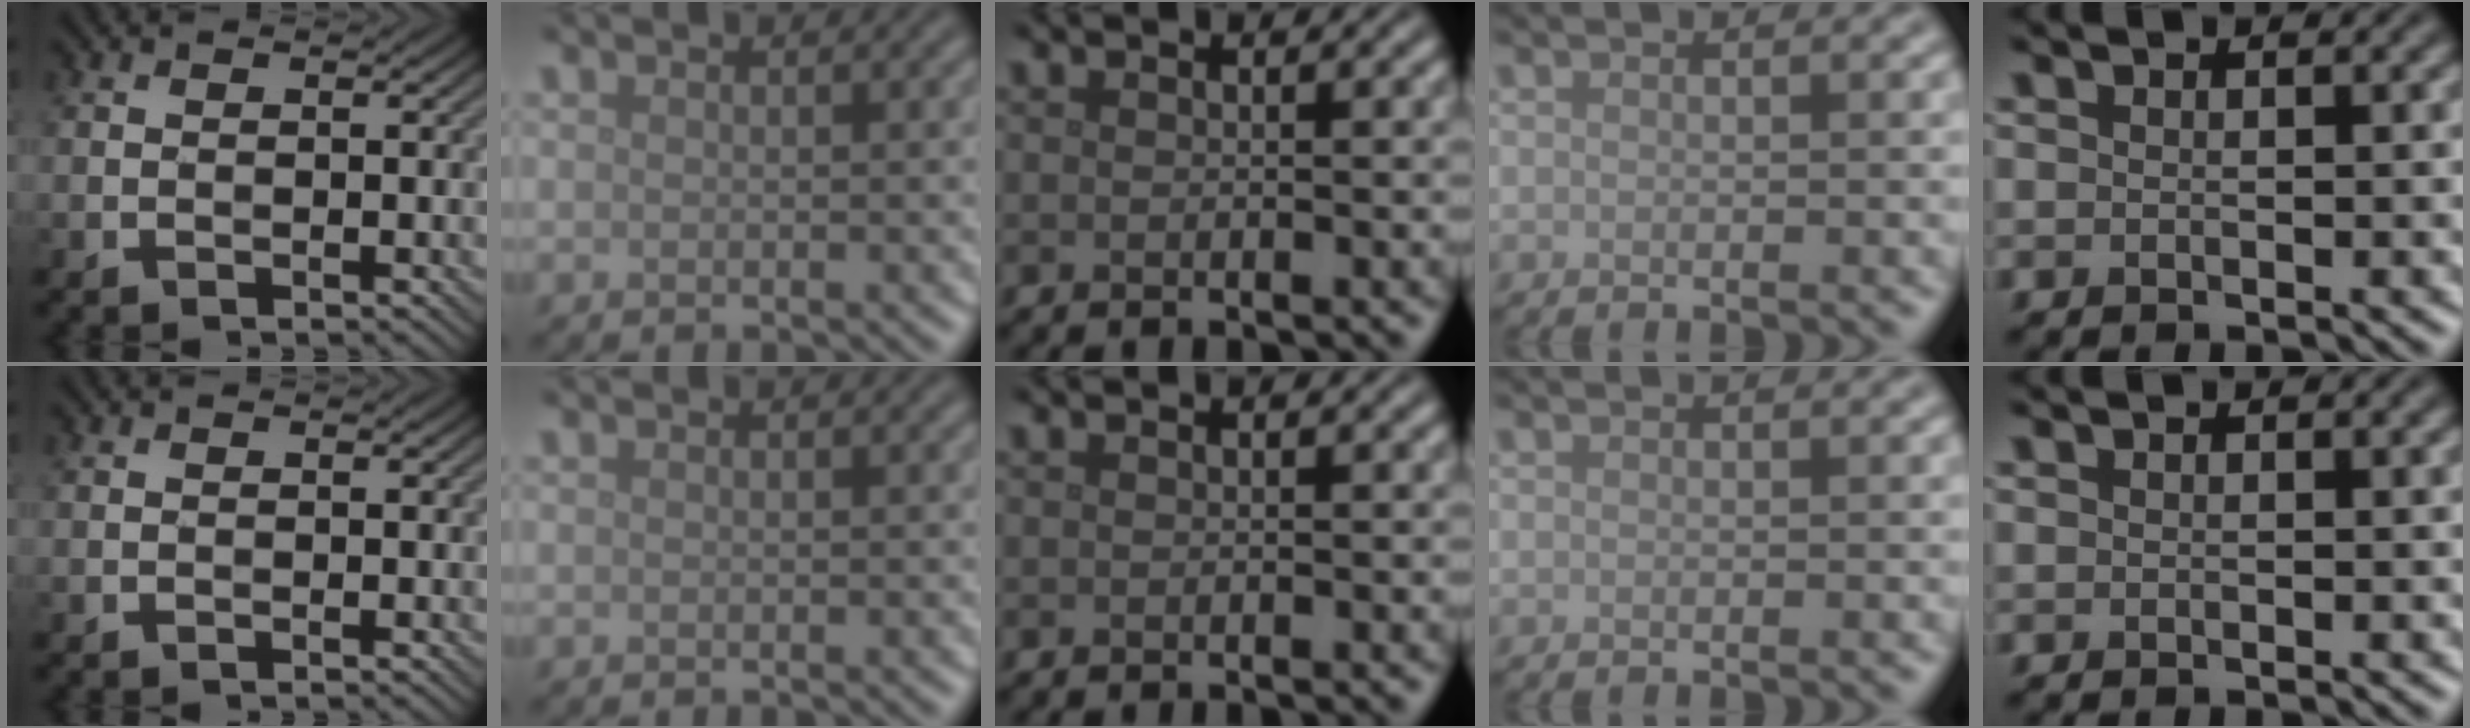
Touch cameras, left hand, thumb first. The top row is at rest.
{}